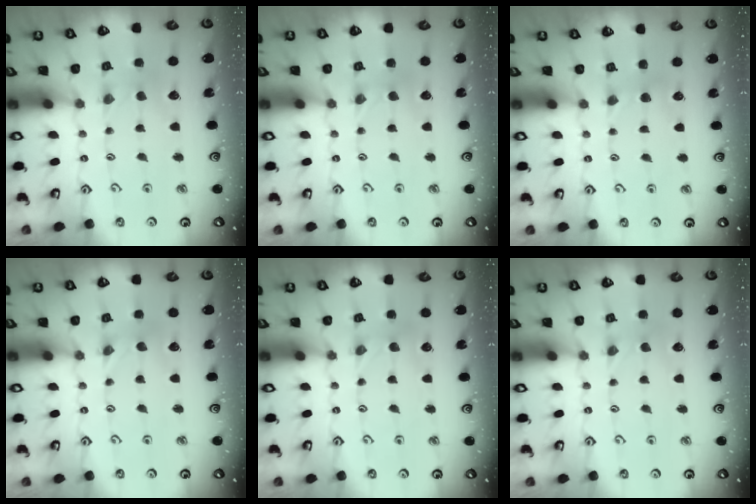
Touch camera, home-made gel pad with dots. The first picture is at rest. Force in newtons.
{"total": 2.5, "press": 2.5, "slide": 0.4}
{"total": 3.9, "press": 3.9, "slide": 0.4}
{"total": 0.0}
{"total": 1.4, "press": 1.4, "slide": 0.3}
{"total": 0.0}